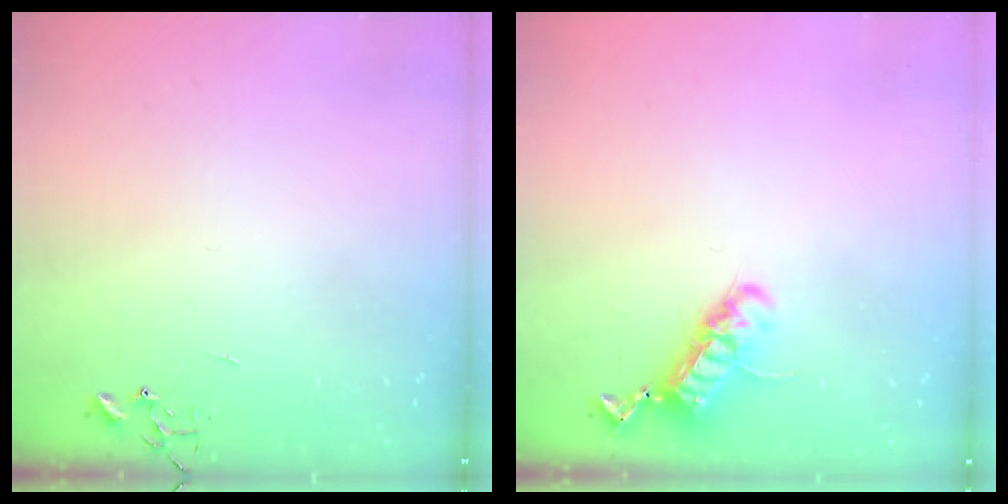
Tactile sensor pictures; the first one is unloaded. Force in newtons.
{"total": 12.7, "press": 12.6, "slide": 1.1}